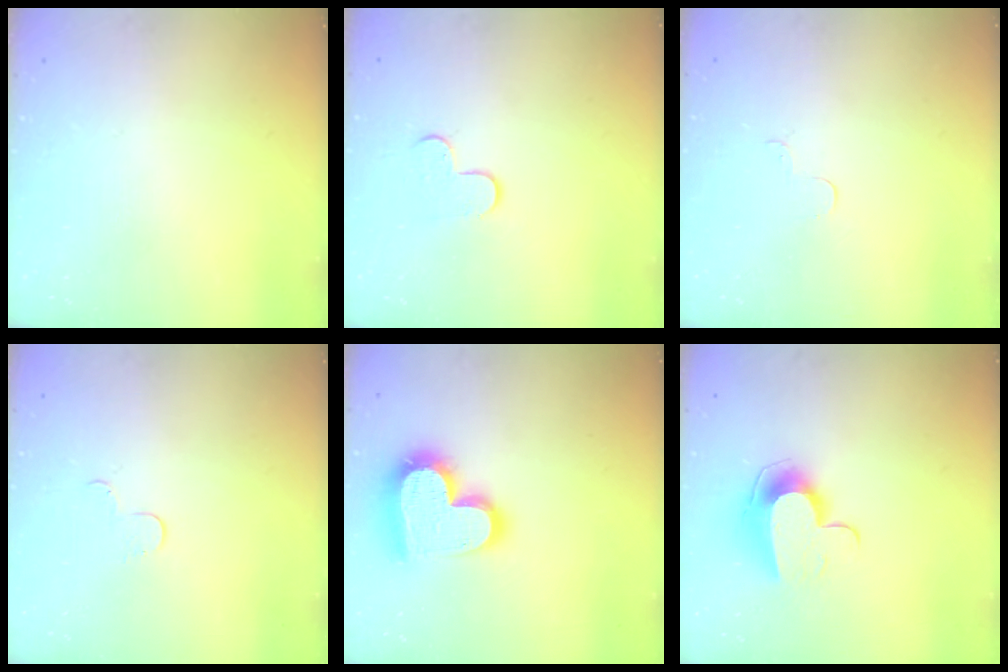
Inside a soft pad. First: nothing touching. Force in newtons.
{"total": 7.3, "press": 7.2, "slide": 0.6}
{"total": 3.7, "press": 3.7, "slide": 0.4}
{"total": 3.4, "press": 3.4, "slide": 0.3}
{"total": 20.1, "press": 20.0, "slide": 1.8}
{"total": 10.8, "press": 10.8, "slide": 0.6}